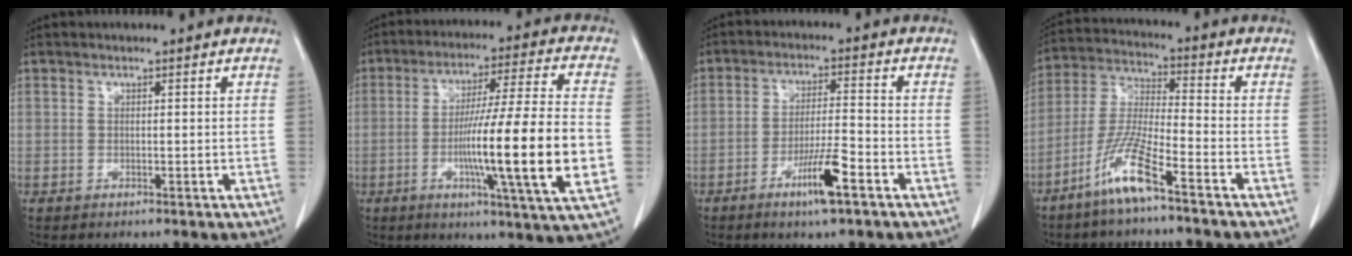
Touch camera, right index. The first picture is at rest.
{"total": 18.5, "force": [-3.6, -0.7, 18.2], "torque": [-0.283, -0.007, -0.062]}
{"total": 7.2, "force": [-4.0, 0.3, 5.9], "torque": [-0.108, -0.007, -0.070]}
{"total": 9.9, "force": [-6.4, 0.2, 7.6], "torque": [-0.166, -0.017, -0.131]}